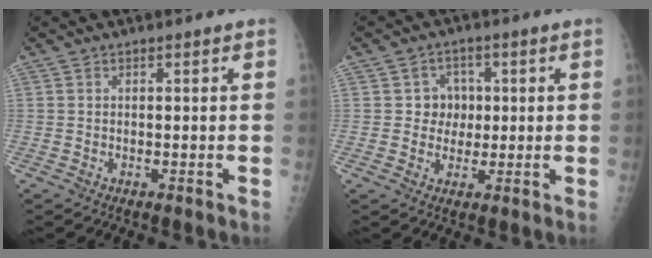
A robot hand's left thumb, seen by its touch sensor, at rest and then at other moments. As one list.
[{"total": 4.9, "force": [0.6, 4.6, 1.5], "torque": [0.015, 0.008, 0.004]}]